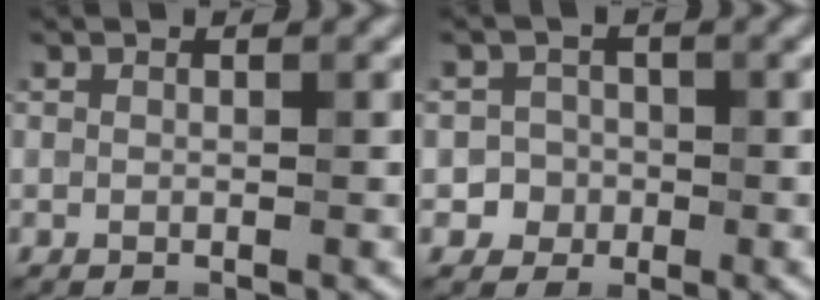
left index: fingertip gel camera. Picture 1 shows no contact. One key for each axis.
{"total": 2.3, "fx": -0.7, "fy": 2.1, "fz": 0.1, "tx": 0.023, "ty": 0.005, "tz": -0.018}